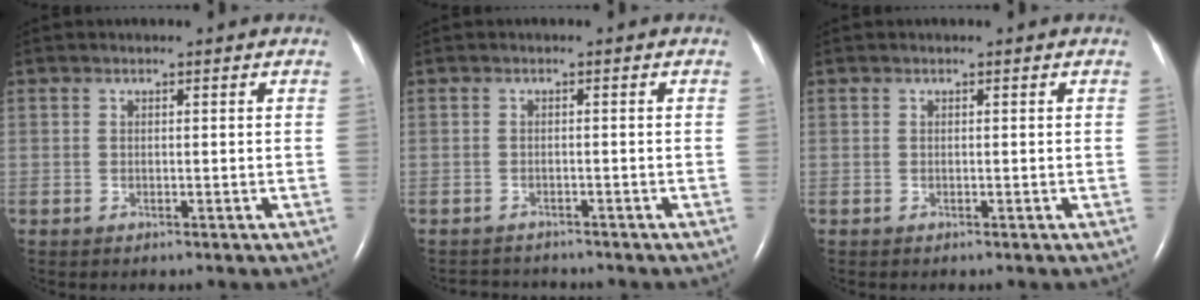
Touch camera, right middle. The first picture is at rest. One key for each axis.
{"total": 3.0, "fx": -3.0, "fy": 0.4, "fz": -0.2, "tx": 0.002, "ty": -0.009, "tz": -0.043}
{"total": 0.0}